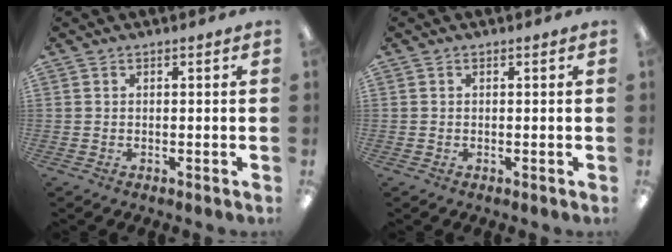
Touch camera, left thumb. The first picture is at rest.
{"total": 0.0}